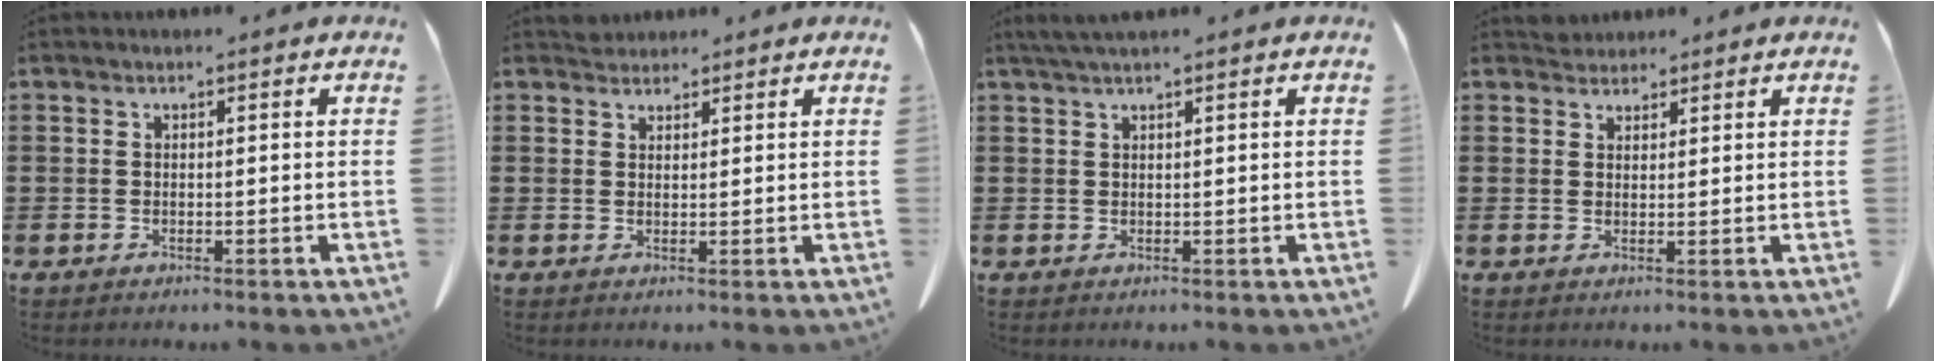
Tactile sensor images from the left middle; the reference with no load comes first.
{"total": 1.9, "force": [1.8, 0.6, 0.0], "torque": [0.002, -0.002, 0.035]}
{"total": 1.7, "force": [1.3, -0.1, 1.1], "torque": [-0.023, -0.002, 0.026]}
{"total": 2.1, "force": [2.0, 0.6, 0.0], "torque": [0.003, -0.003, 0.039]}